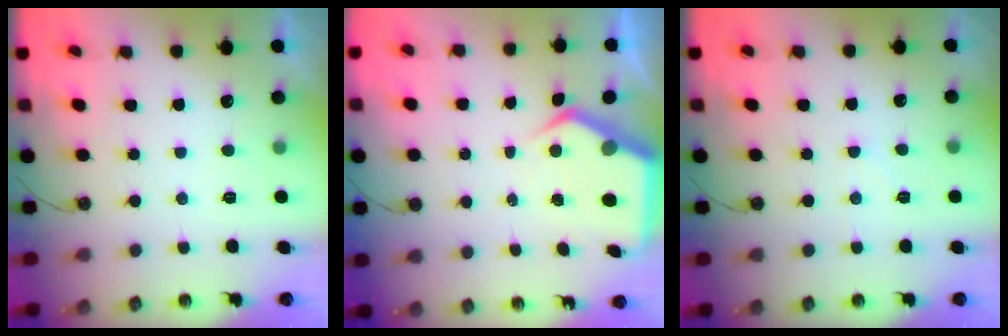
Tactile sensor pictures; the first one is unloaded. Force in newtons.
{"total": 6.7, "press": 6.7, "slide": 0.5}
{"total": 3.9, "press": 3.8, "slide": 0.5}